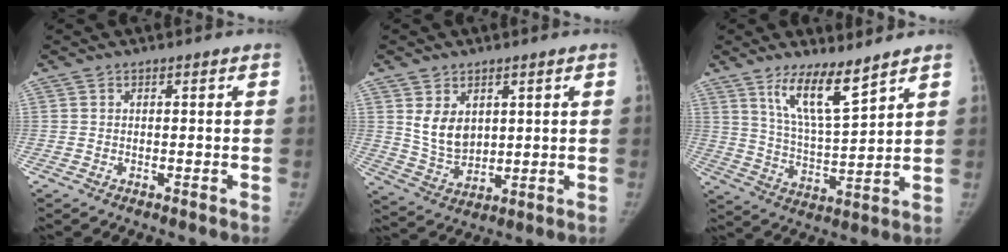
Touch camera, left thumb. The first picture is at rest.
{"total": 7.7, "force": [2.6, 5.4, 4.8], "torque": [-0.064, -0.024, 0.067]}
{"total": 10.5, "force": [7.3, 1.9, 7.4], "torque": [-0.125, -0.061, 0.145]}